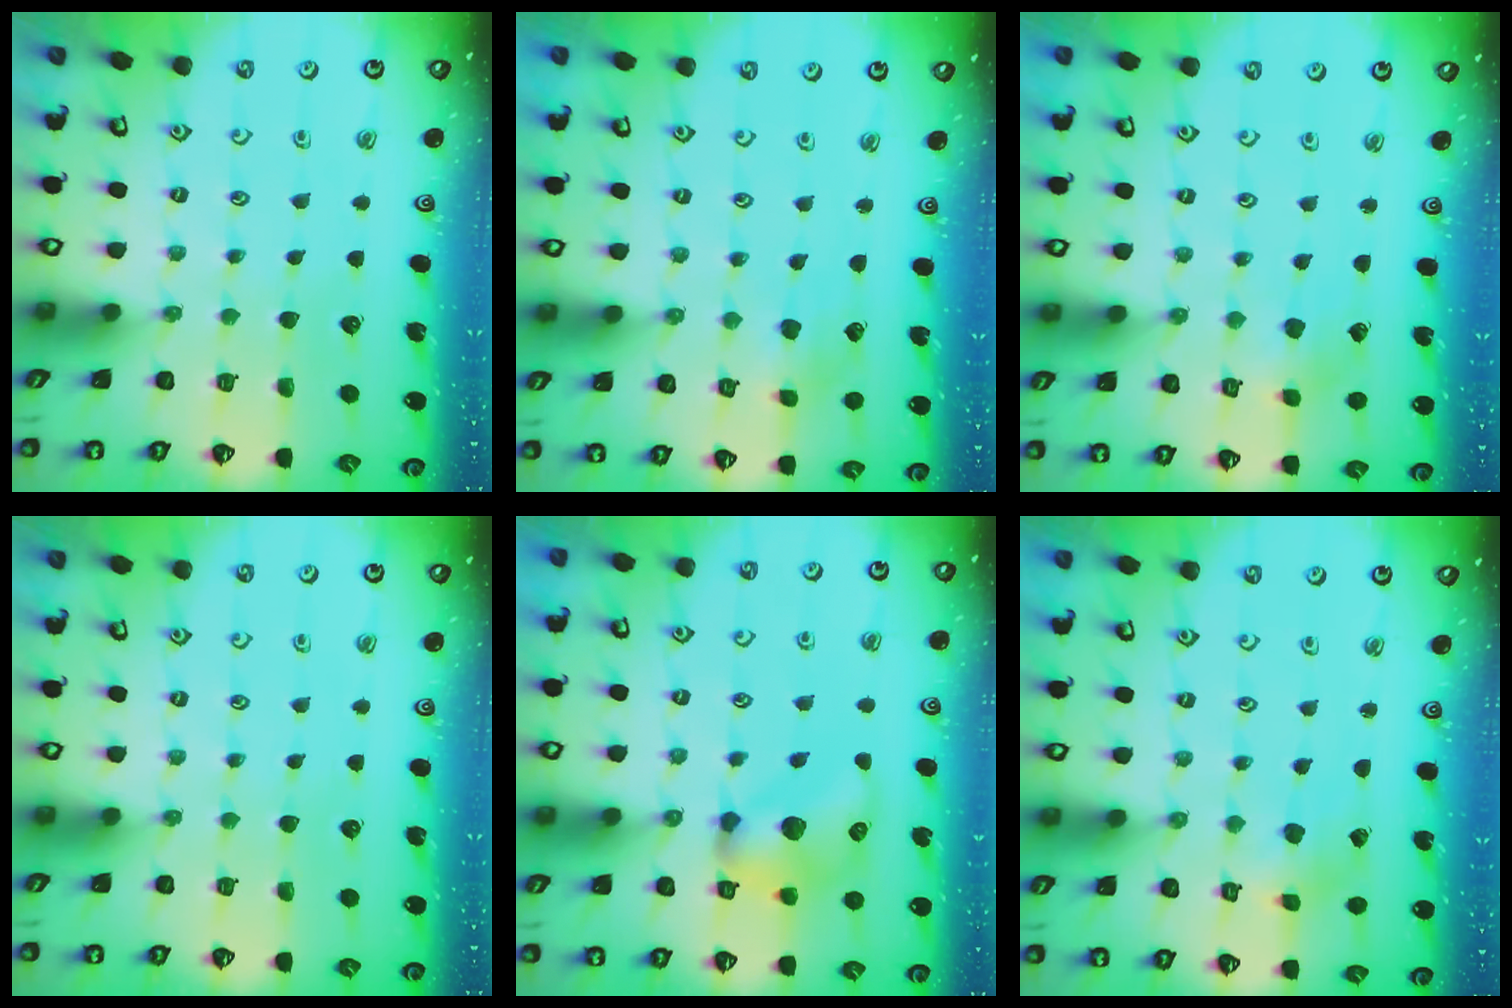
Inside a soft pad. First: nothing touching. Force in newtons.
{"total": 3.3, "press": 3.3, "slide": 0.3}
{"total": 1.8, "press": 1.8, "slide": 0.2}
{"total": 0.0}
{"total": 12.7, "press": 12.7, "slide": 0.7}
{"total": 1.3, "press": 1.3, "slide": 0.2}